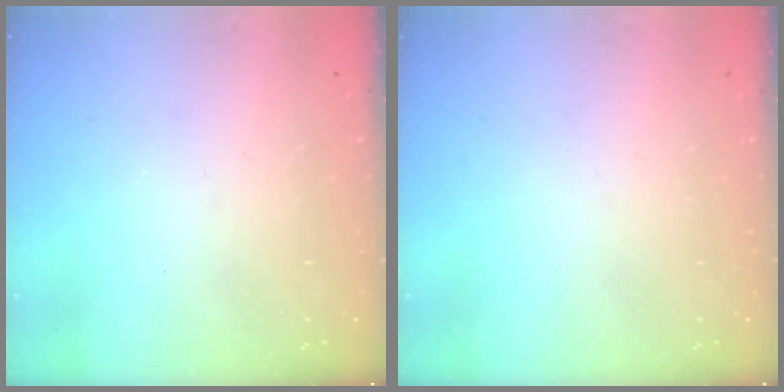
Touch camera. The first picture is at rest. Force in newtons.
{"total": 0.0}